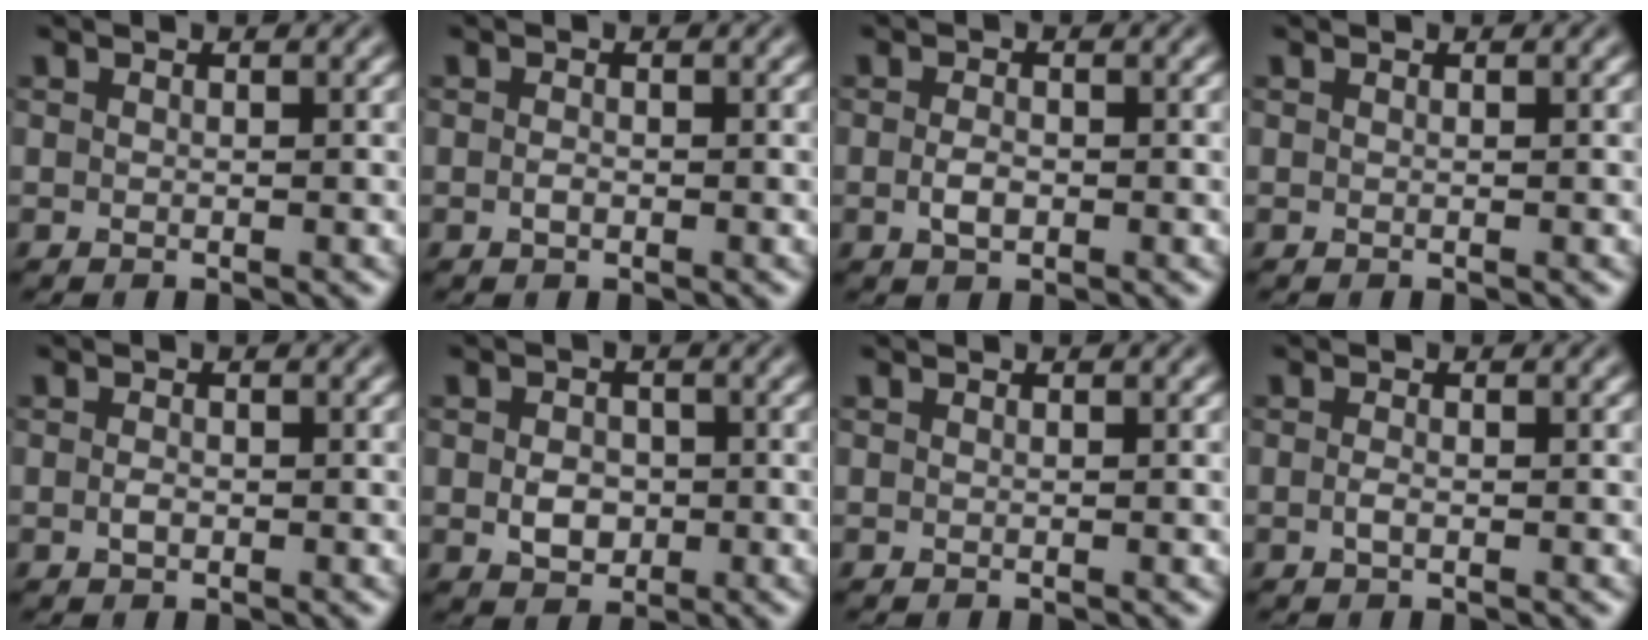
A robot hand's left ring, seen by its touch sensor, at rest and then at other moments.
{"total": 0.7, "force": [-0.2, 0.4, 0.5], "torque": [-0.012, -0.001, -0.004]}
{"total": 1.7, "force": [-0.4, 1.0, 1.3], "torque": [-0.027, -0.001, -0.008]}
{"total": 0.0}
{"total": 0.9, "force": [-0.2, 0.5, 0.6], "torque": [-0.015, -0.001, -0.005]}
{"total": 2.7, "force": [-0.5, 2.1, 1.7], "torque": [-0.030, -0.004, -0.011]}
{"total": 0.0}
{"total": 0.8, "force": [-0.3, 0.3, 0.7], "torque": [-0.017, -0.001, -0.006]}